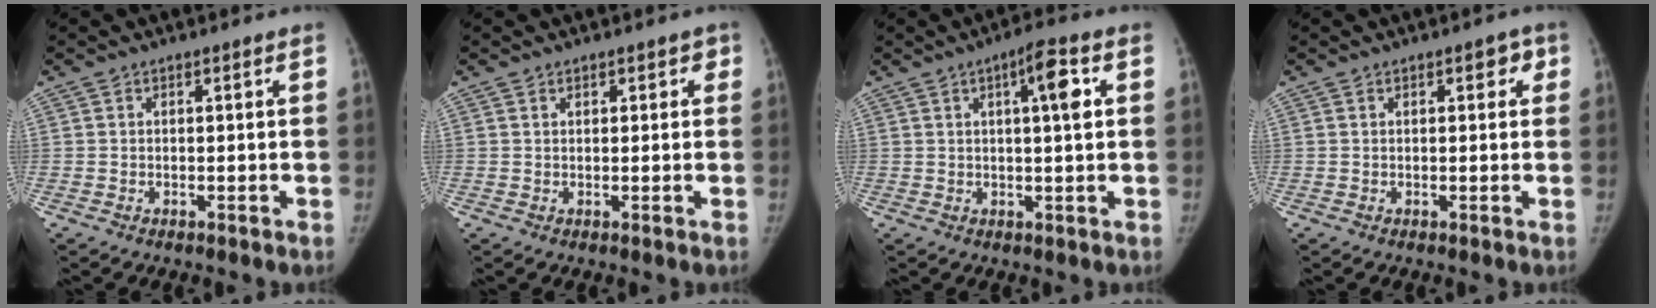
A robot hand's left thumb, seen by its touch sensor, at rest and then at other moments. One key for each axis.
{"total": 1.6, "fx": 0.9, "fy": 1.2, "fz": 0.6, "tx": 0.017, "ty": -0.001, "tz": 0.006}
{"total": 6.4, "fx": 1.7, "fy": 1.2, "fz": 6.0, "tx": -0.091, "ty": 0.006, "tz": 0.023}
{"total": 2.3, "fx": 0.9, "fy": 1.2, "fz": 1.7, "tx": -0.001, "ty": 0.002, "tz": 0.004}